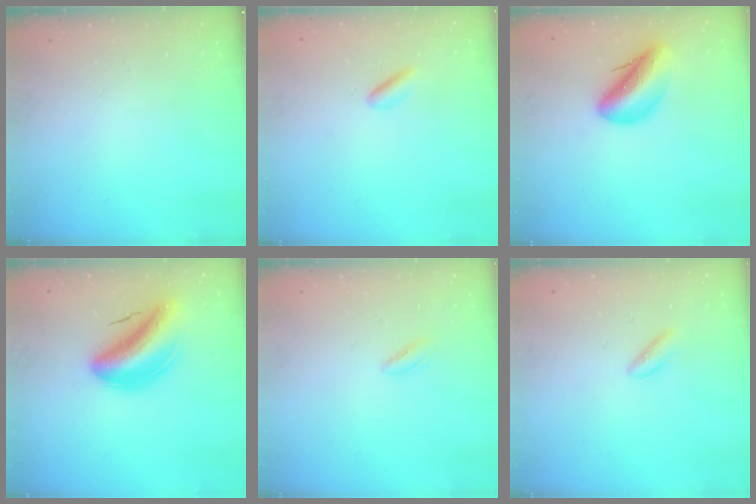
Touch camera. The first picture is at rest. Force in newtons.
{"total": 2.4, "press": 2.2, "slide": 0.8}
{"total": 10.4, "press": 10.0, "slide": 2.7}
{"total": 8.9, "press": 8.3, "slide": 3.2}
{"total": 1.0, "press": 0.9, "slide": 0.5}
{"total": 1.6, "press": 1.5, "slide": 0.5}